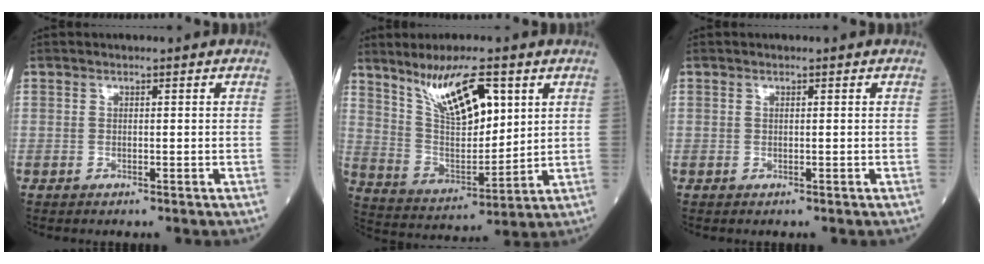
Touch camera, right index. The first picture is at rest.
{"total": 12.6, "force": [6.9, 3.5, 10.0], "torque": [-0.185, 0.006, 0.137]}
{"total": 0.0}